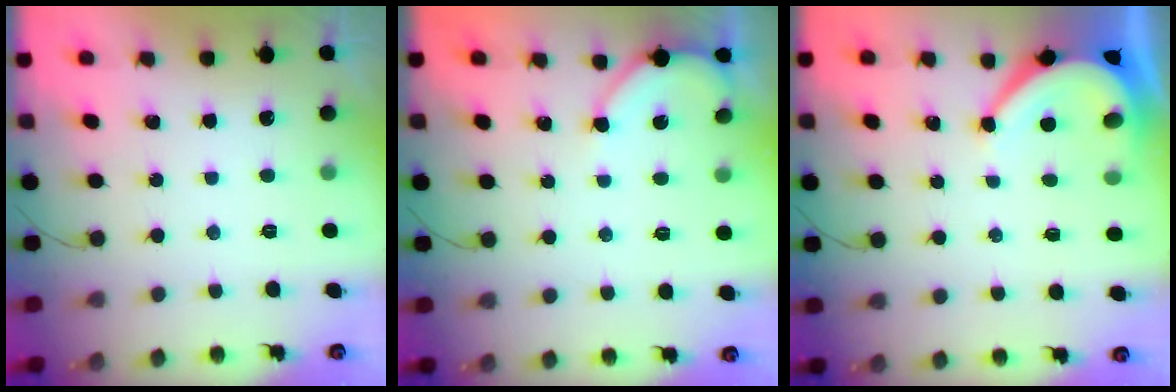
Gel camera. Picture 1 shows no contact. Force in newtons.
{"total": 4.4, "press": 4.4, "slide": 0.3}
{"total": 6.2, "press": 6.2, "slide": 0.8}